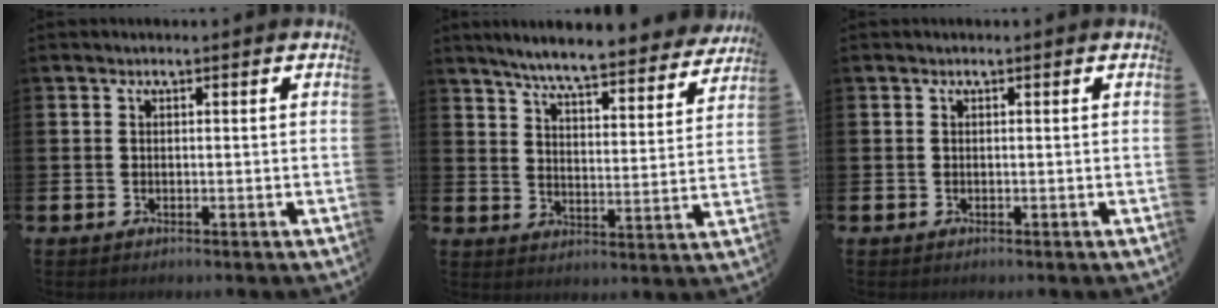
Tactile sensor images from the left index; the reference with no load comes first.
{"total": 7.0, "force": [6.6, 0.2, 2.2], "torque": [-0.064, -0.047, 0.110]}
{"total": 0.0}